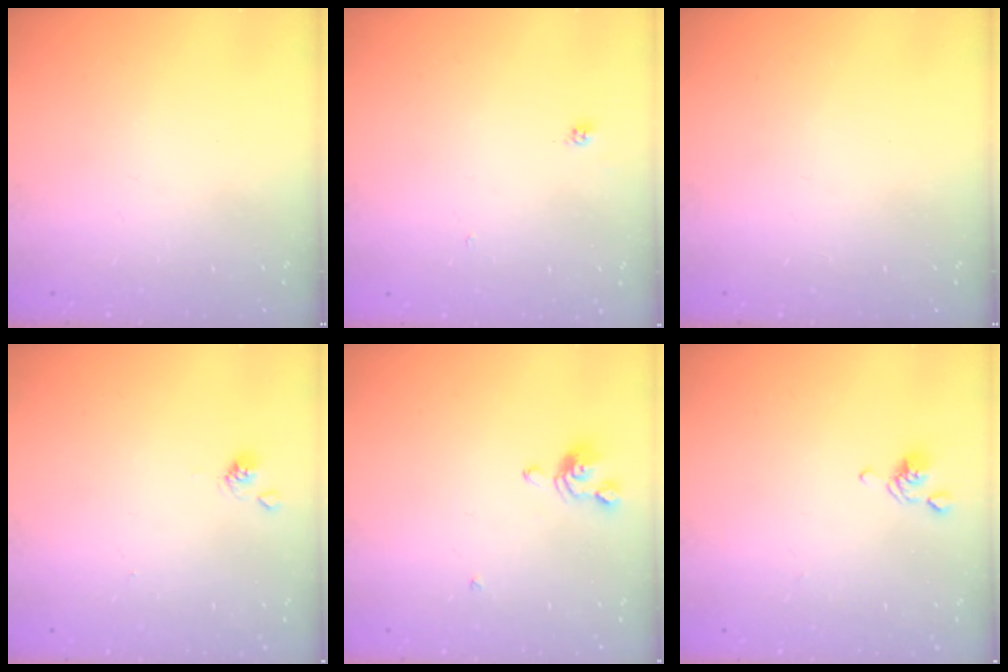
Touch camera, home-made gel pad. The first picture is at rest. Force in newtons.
{"total": 1.9, "press": 1.9, "slide": 0.1}
{"total": 0.0}
{"total": 2.4, "press": 2.4, "slide": 0.2}
{"total": 2.1, "press": 2.1, "slide": 0.3}
{"total": 2.6, "press": 2.5, "slide": 0.4}